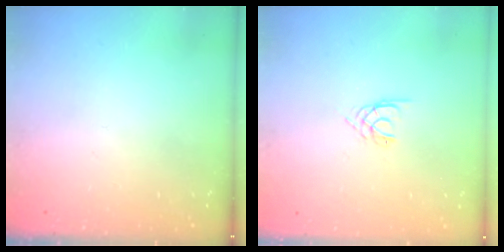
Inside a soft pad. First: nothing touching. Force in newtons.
{"total": 1.6, "press": 1.6, "slide": 0.3}